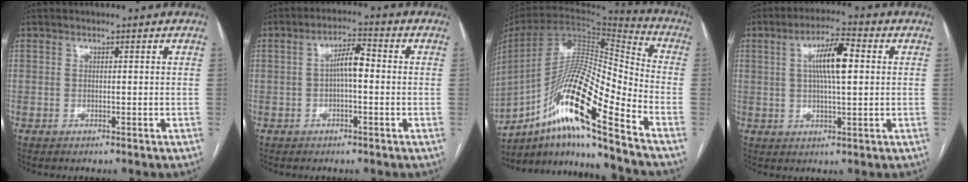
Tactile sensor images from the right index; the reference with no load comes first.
{"total": 4.6, "force": [-0.1, 1.3, 4.4], "torque": [-0.078, 0.018, -0.003]}
{"total": 20.4, "force": [-12.1, 1.5, 16.3], "torque": [-0.319, -0.001, -0.222]}
{"total": 8.2, "force": [1.7, 1.5, 7.9], "torque": [-0.142, 0.015, 0.028]}